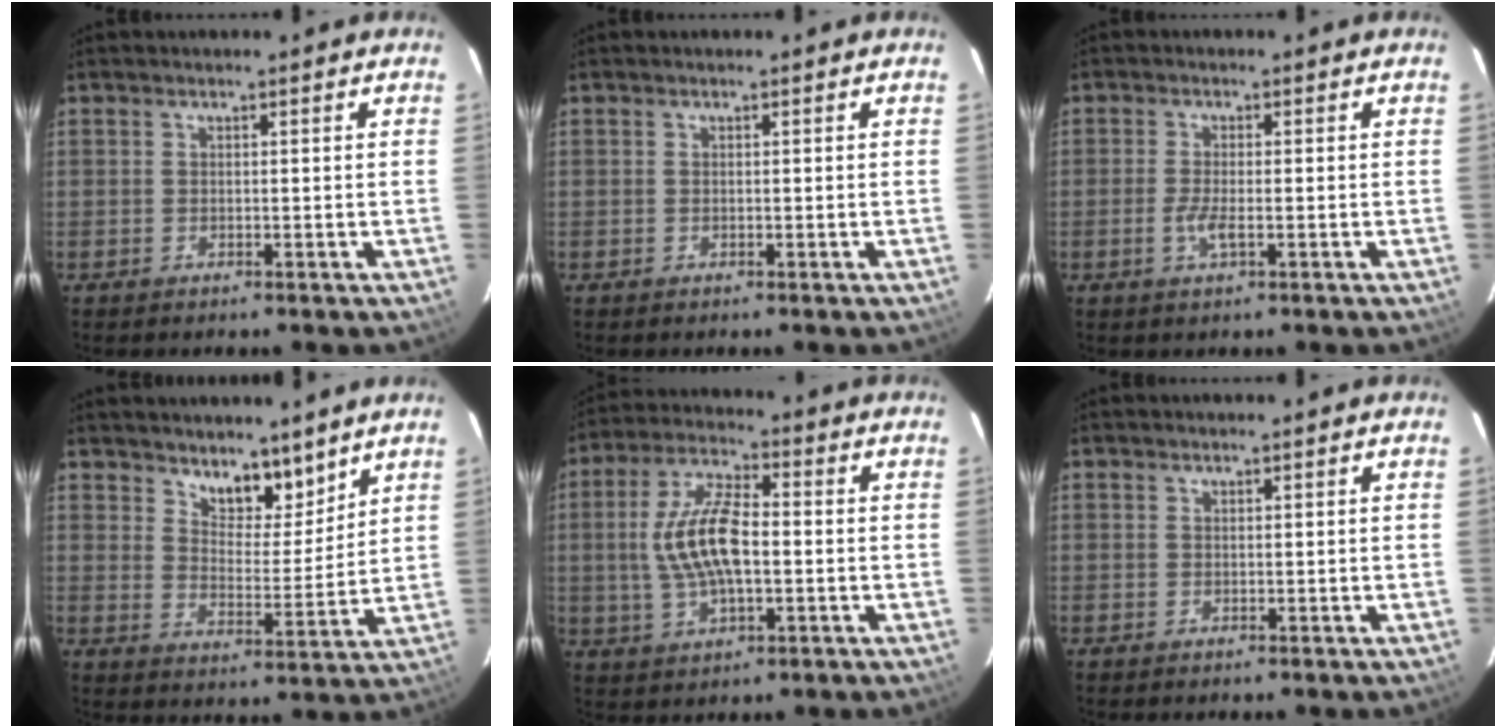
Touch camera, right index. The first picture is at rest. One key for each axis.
{"total": 0.0}
{"total": 2.8, "fx": -0.9, "fy": 0.5, "fz": 2.6, "tx": -0.054, "ty": -0.005, "tz": -0.019}
{"total": 8.2, "fx": 6.5, "fy": 3.4, "fz": 3.6, "tx": -0.043, "ty": -0.012, "tz": 0.107}
{"total": 12.1, "fx": -0.6, "fy": 5.1, "fz": 10.9, "tx": -0.224, "ty": 0.009, "tz": -0.010}
{"total": 0.0}